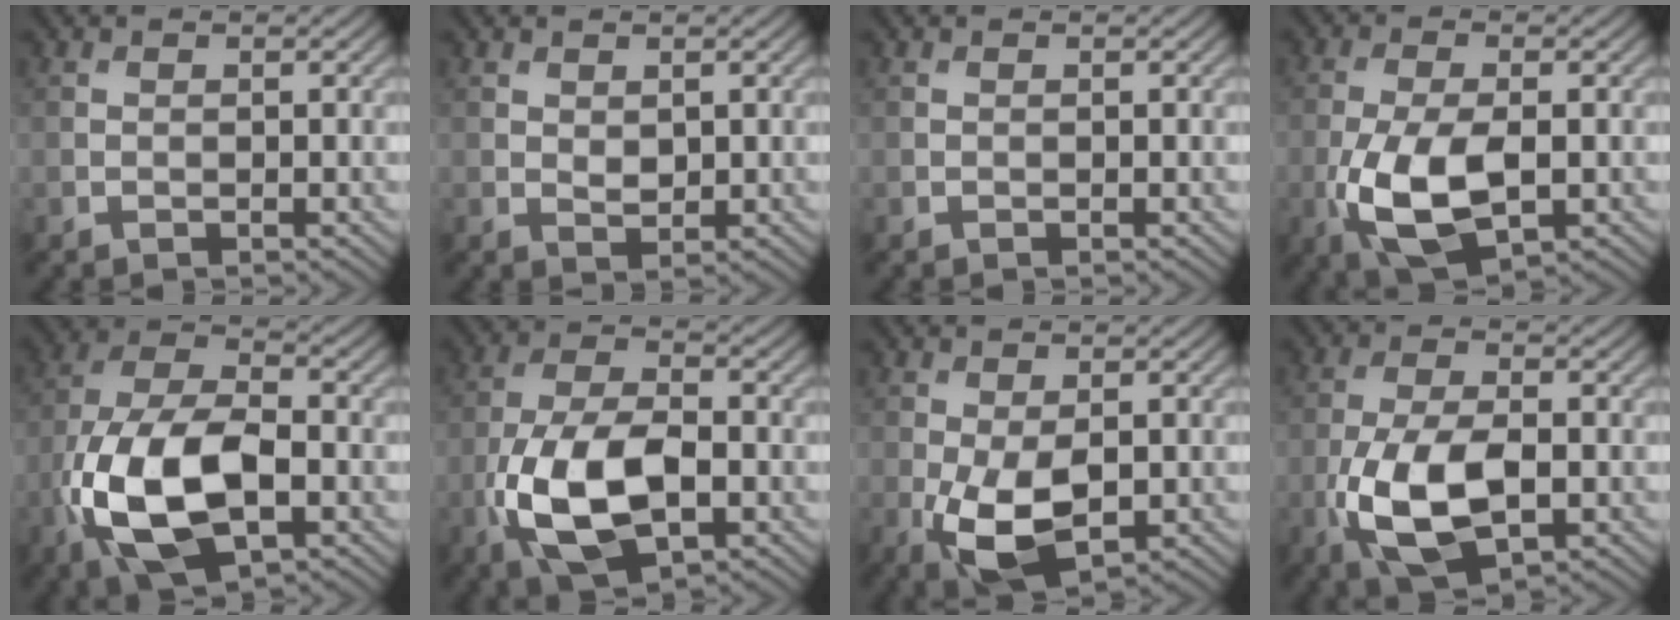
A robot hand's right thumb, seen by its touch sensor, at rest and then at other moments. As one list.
[{"total": 1.3, "force": [0.6, 0.9, 0.8], "torque": [-0.016, -0.004, 0.016]}, {"total": 0.0}, {"total": 10.0, "force": [-2.7, 4.9, 8.3], "torque": [-0.185, -0.016, -0.049]}, {"total": 15.5, "force": [-4.7, 8.2, 12.3], "torque": [-0.271, -0.017, -0.094]}, {"total": 12.8, "force": [-3.9, 6.5, 10.3], "torque": [-0.225, -0.016, -0.079]}, {"total": 7.2, "force": [-1.7, 3.8, 5.9], "torque": [-0.138, -0.023, -0.019]}, {"total": 11.2, "force": [-3.4, 5.5, 9.1], "torque": [-0.200, -0.016, -0.063]}]